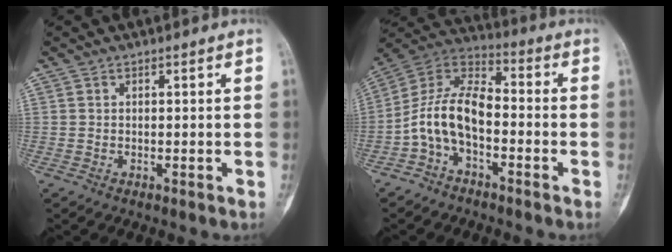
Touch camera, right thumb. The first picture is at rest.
{"total": 11.5, "force": [-3.5, 6.3, 9.0], "torque": [-0.168, 0.061, -0.079]}